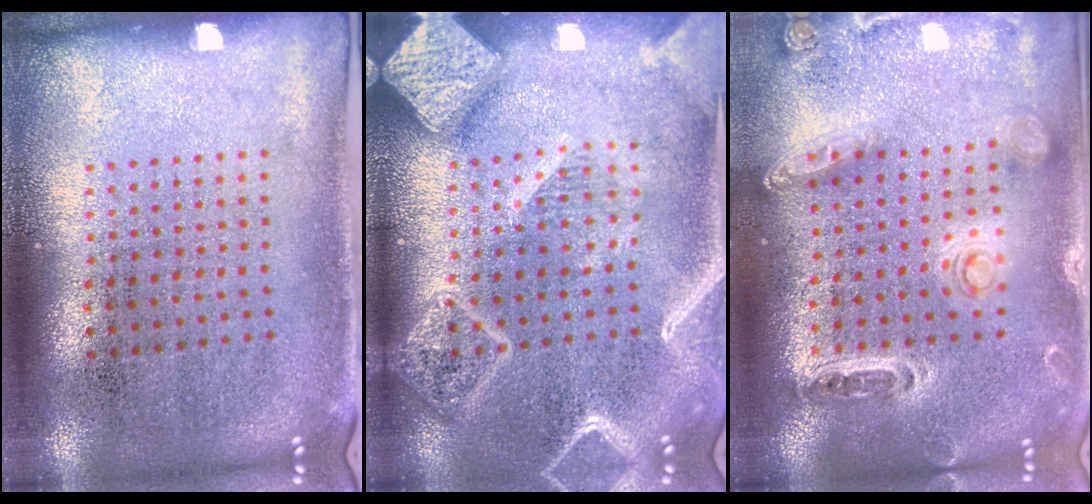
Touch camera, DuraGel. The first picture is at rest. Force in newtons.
{"total": 3.2, "press": 3.2, "slide": 0.4}
{"total": 1.4, "press": 1.4, "slide": 0.4}